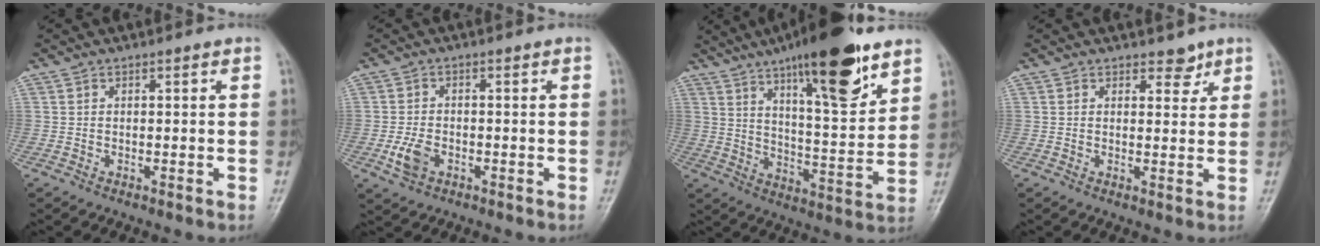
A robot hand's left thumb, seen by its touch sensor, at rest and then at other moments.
{"total": 4.2, "force": [-1.6, 2.8, 2.6], "torque": [-0.051, 0.005, -0.028]}
{"total": 20.2, "force": [12.5, 5.4, 15.0], "torque": [-0.202, -0.056, 0.199]}
{"total": 2.6, "force": [1.9, 1.5, 0.9], "torque": [0.009, -0.012, 0.027]}